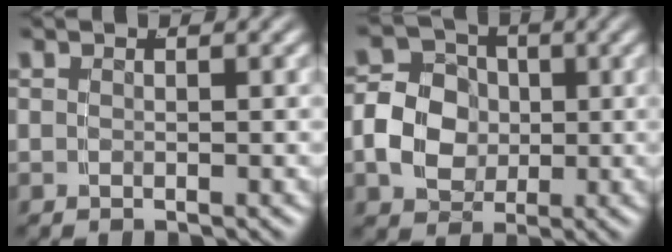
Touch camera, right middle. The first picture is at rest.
{"total": 8.5, "force": [-0.5, 7.4, 4.1], "torque": [-0.081, -0.012, -0.014]}